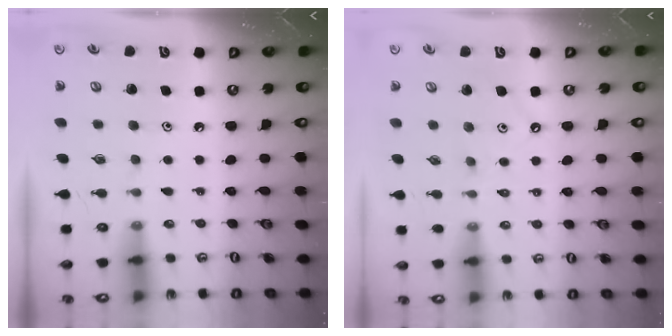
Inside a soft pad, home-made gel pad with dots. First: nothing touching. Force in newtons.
{"total": 1.5, "press": 1.4, "slide": 0.2}